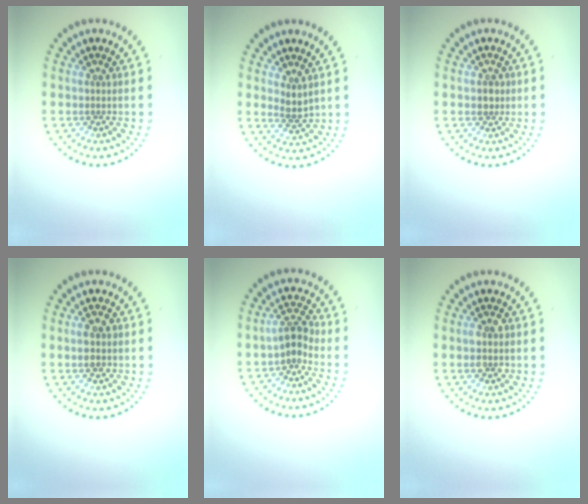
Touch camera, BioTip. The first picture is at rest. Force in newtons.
{"total": 1.7, "press": 1.4, "slide": 0.9}
{"total": 1.4, "press": 1.3, "slide": 0.4}
{"total": 2.6, "press": 2.6, "slide": 0.2}
{"total": 2.3, "press": 2.0, "slide": 1.1}
{"total": 2.3, "press": 2.3, "slide": 0.2}